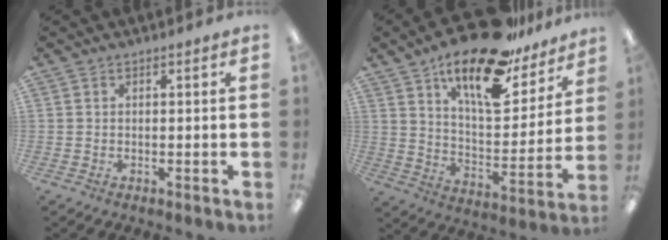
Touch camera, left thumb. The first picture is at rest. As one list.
[{"total": 20.9, "force": [14.8, 7.7, 12.5], "torque": [-0.198, -0.097, 0.250]}]